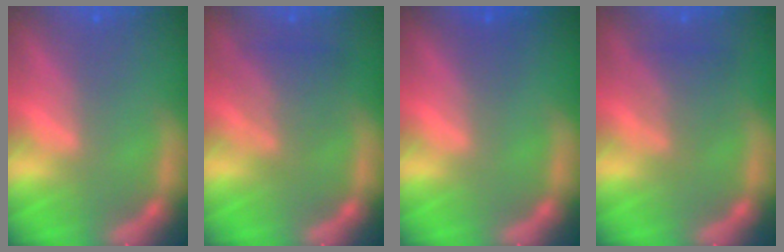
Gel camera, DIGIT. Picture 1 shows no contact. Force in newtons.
{"total": 3.5}
{"total": 1.0}
{"total": 3.0}